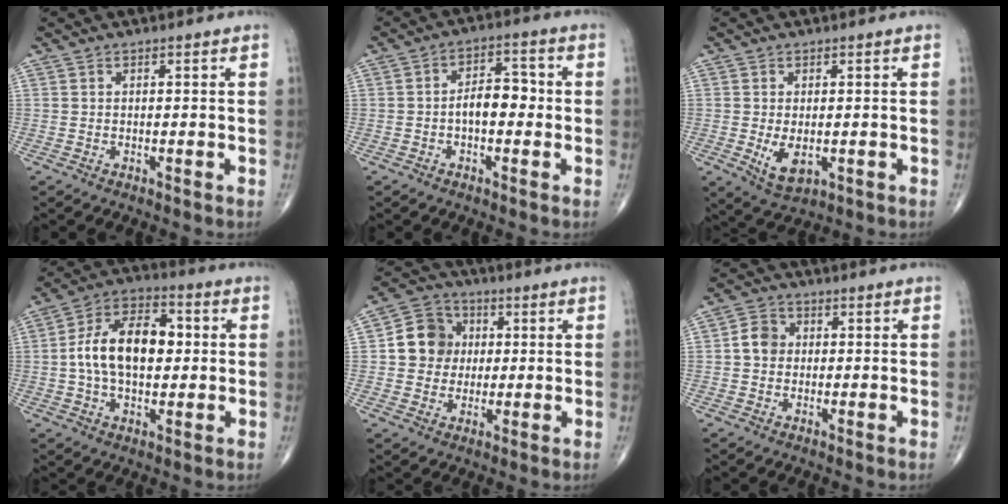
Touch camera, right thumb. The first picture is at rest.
{"total": 7.8, "force": [-0.9, 4.8, 6.1], "torque": [-0.078, 0.030, -0.024]}
{"total": 5.3, "force": [-0.8, 2.9, 4.3], "torque": [-0.073, -0.013, -0.004]}
{"total": 15.1, "force": [0.9, 9.0, 12.1], "torque": [-0.194, 0.025, 0.006]}
{"total": 9.6, "force": [1.1, 8.7, 4.0], "torque": [-0.036, 0.009, 0.010]}
{"total": 4.5, "force": [0.2, 3.9, 2.3], "torque": [-0.029, 0.010, -0.005]}